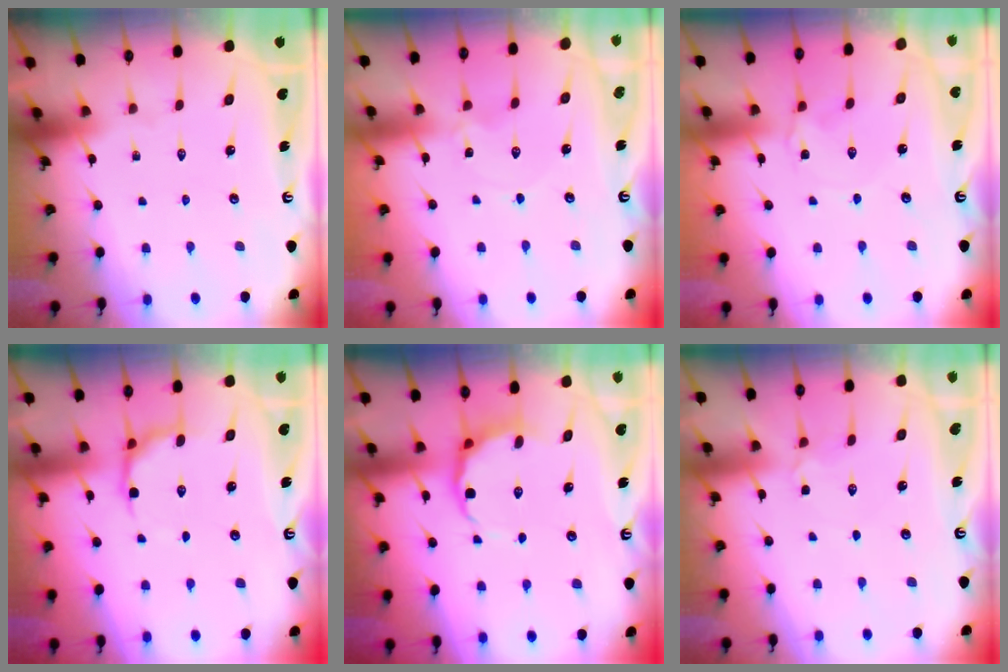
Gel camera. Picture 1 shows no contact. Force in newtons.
{"total": 0.5, "press": 0.5, "slide": 0.1}
{"total": 0.8, "press": 0.7, "slide": 0.3}
{"total": 5.9, "press": 5.3, "slide": 2.5}
{"total": 6.9, "press": 6.3, "slide": 2.9}
{"total": 3.8, "press": 3.8, "slide": 0.5}